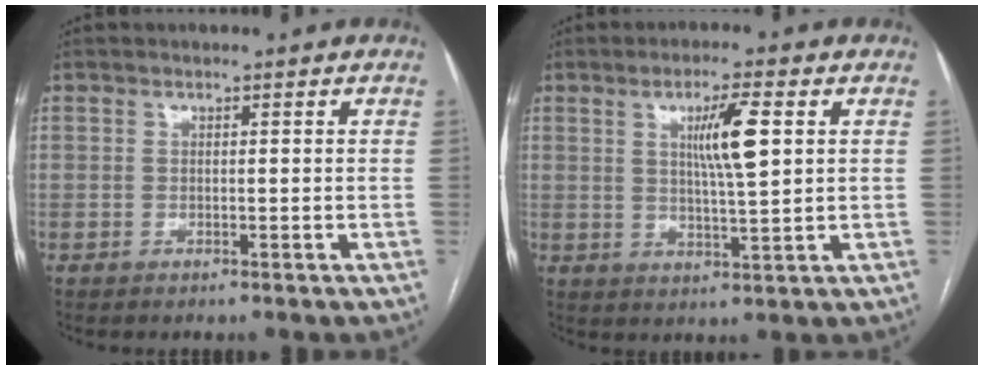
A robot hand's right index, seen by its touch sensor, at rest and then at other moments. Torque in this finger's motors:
{"motor_torque": [0.52, 0.32, 0.20, 0.10]}